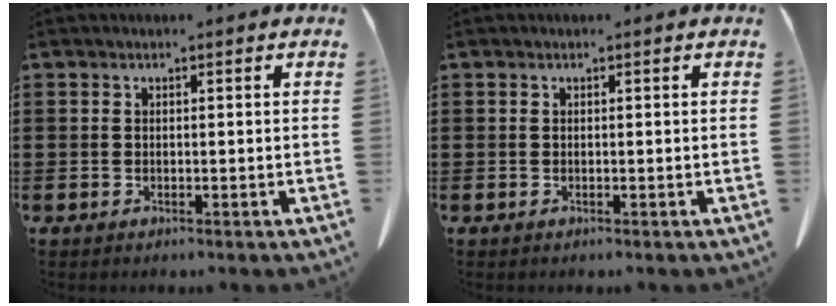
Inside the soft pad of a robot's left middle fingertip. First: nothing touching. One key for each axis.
{"total": 0.0}